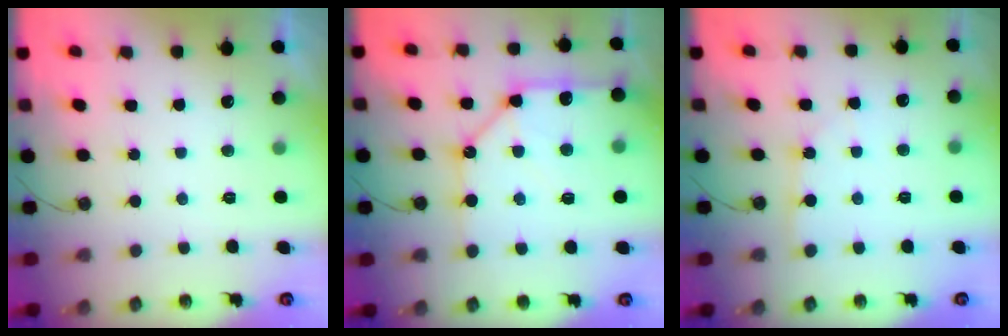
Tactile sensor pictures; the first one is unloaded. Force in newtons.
{"total": 14.7, "press": 14.6, "slide": 1.6}
{"total": 2.2, "press": 2.2, "slide": 0.2}